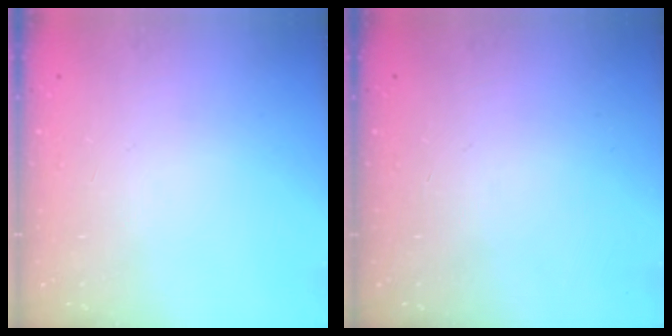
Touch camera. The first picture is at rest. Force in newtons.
{"total": 0.0}